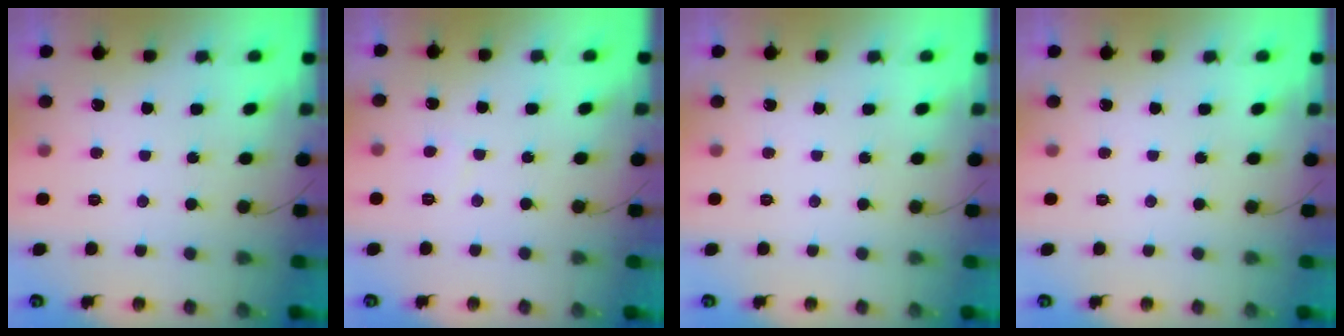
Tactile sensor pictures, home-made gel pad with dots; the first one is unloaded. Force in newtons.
{"total": 2.6, "press": 2.6, "slide": 0.2}
{"total": 0.0}
{"total": 0.0}